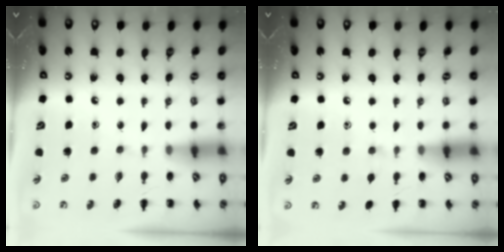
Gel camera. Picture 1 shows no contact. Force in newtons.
{"total": 3.3, "press": 3.0, "slide": 1.5}